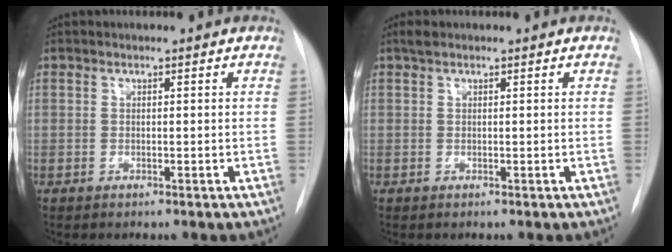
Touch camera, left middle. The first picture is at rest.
{"total": 1.0, "force": [0.8, 0.4, 0.5], "torque": [-0.013, 0.014, 0.015]}